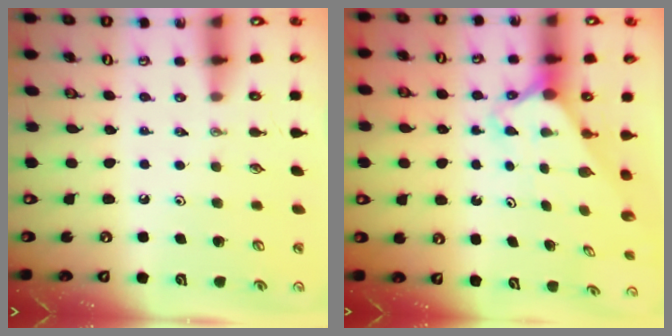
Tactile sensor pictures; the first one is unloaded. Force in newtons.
{"total": 2.3, "press": 2.3, "slide": 0.2}